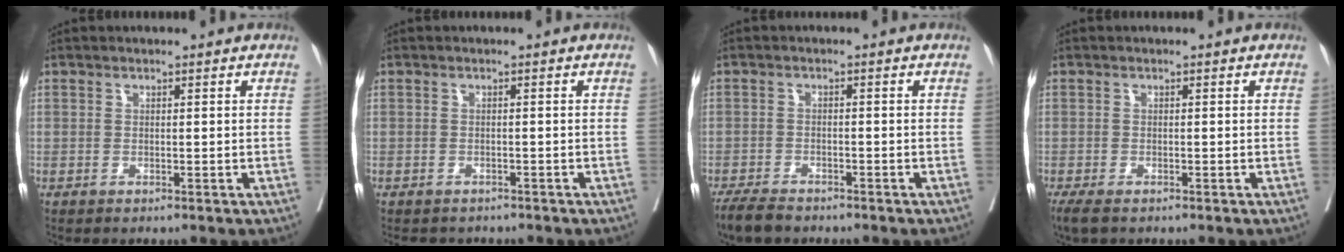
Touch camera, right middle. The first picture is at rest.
{"total": 4.4, "force": [-3.9, 1.9, 0.8], "torque": [-0.011, -0.002, -0.048]}
{"total": 4.5, "force": [-4.0, 1.3, 1.8], "torque": [-0.032, -0.009, -0.068]}
{"total": 3.4, "force": [-2.6, 1.1, 2.0], "torque": [-0.039, -0.013, -0.039]}